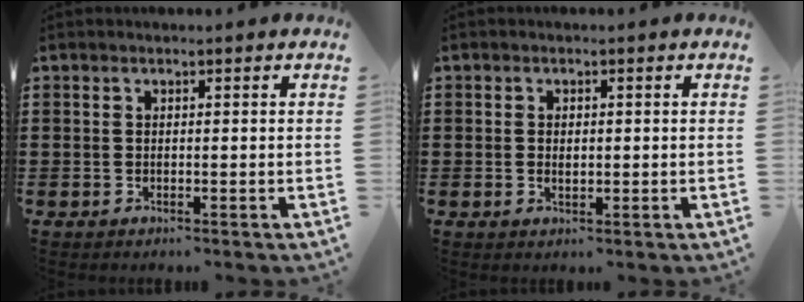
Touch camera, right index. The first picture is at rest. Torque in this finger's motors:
{"motor_torque": [0.24, 1.90, -0.05, -0.01]}